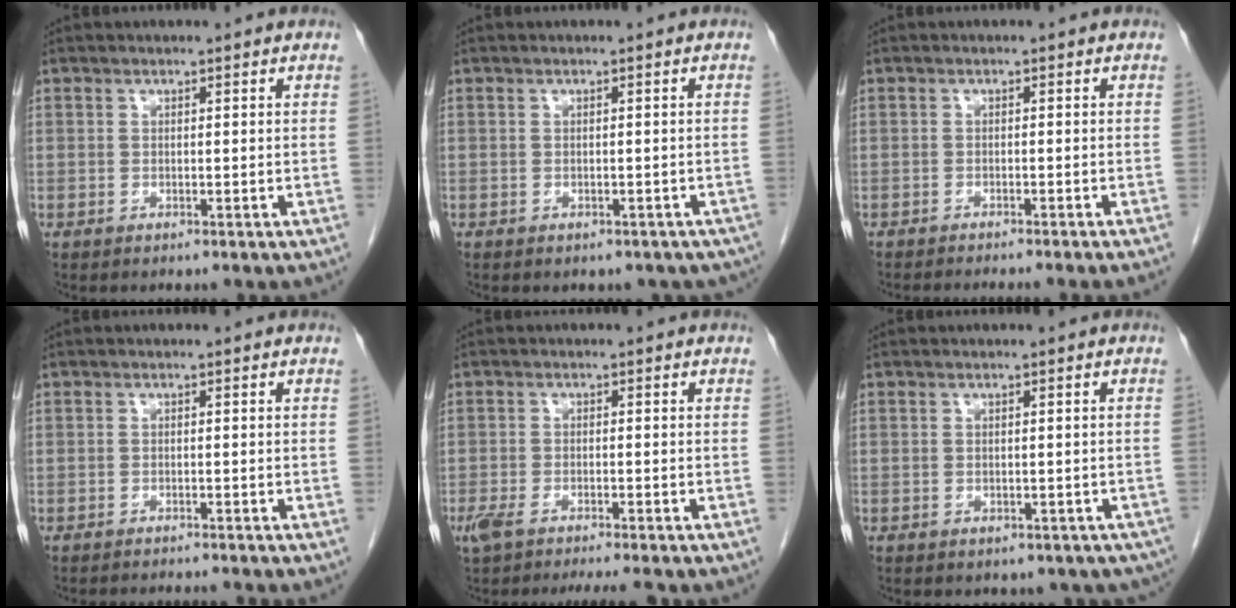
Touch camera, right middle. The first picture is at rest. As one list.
[{"total": 6.2, "force": [-4.8, 3.4, 1.8], "torque": [-0.011, 0.007, -0.045]}, {"total": 6.4, "force": [-5.6, -0.8, 2.8], "torque": [-0.014, -0.008, -0.078]}, {"total": 4.2, "force": [-4.0, -0.4, 1.3], "torque": [-0.011, -0.006, -0.055]}, {"total": 9.0, "force": [-7.3, 1.3, 5.0], "torque": [-0.078, -0.005, -0.111]}, {"total": 7.7, "force": [-5.8, 4.4, 2.3], "torque": [-0.023, 0.003, -0.056]}]